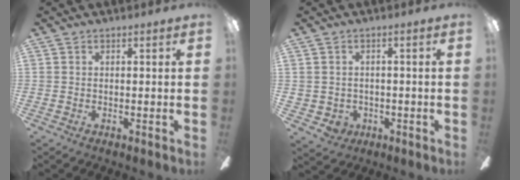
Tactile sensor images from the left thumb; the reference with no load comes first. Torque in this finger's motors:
{"motor_torque": [-0.19, 0.19, -0.10, -0.14, 0.00]}